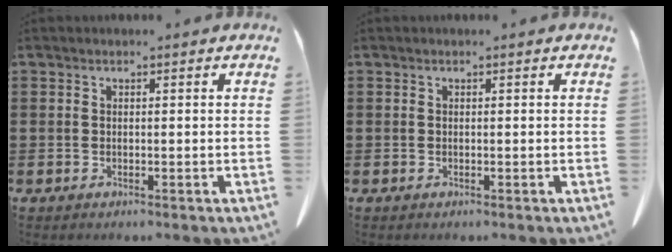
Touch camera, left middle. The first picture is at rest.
{"total": 0.0}